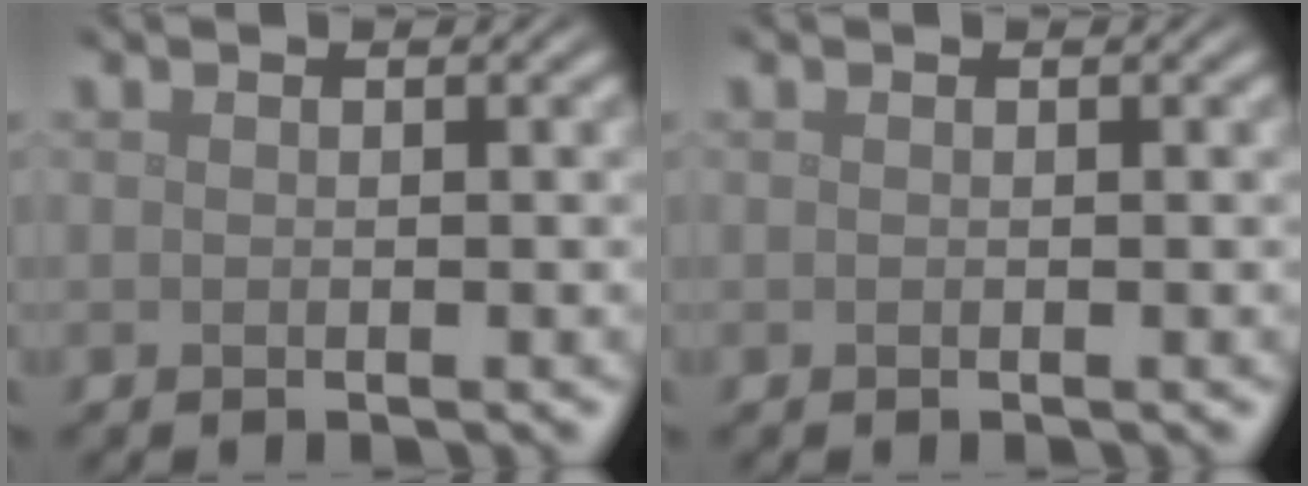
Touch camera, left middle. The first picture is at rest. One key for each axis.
{"total": 0.0}